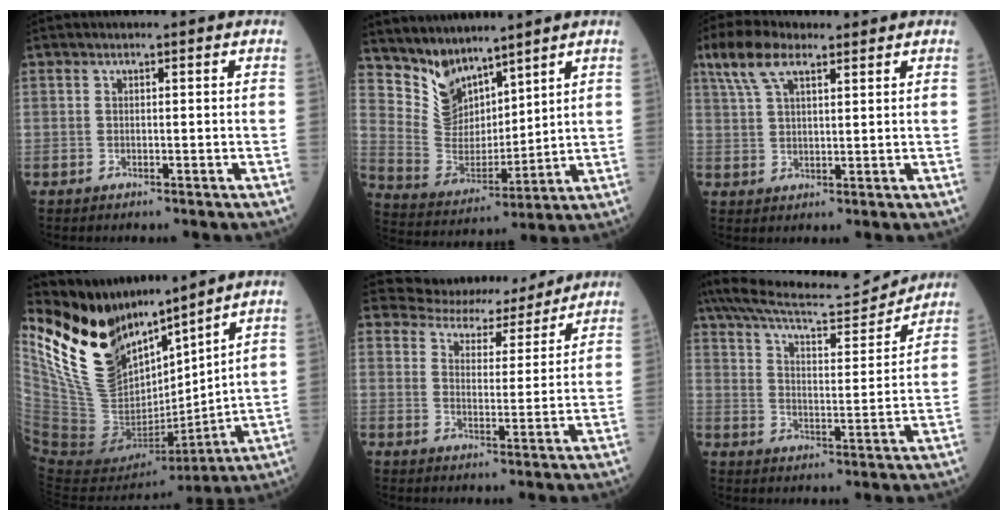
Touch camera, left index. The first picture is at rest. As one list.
[{"total": 9.1, "force": [8.0, 4.0, 1.4], "torque": [-0.048, 0.009, 0.177]}, {"total": 7.5, "force": [4.9, 2.8, 5.0], "torque": [-0.111, 0.028, 0.096]}, {"total": 16.2, "force": [13.7, 5.7, 6.4], "torque": [-0.126, -0.008, 0.276]}, {"total": 12.1, "force": [11.4, 3.7, 1.5], "torque": [-0.016, 0.007, 0.152]}, {"total": 17.3, "force": [16.1, 2.2, 6.0], "torque": [-0.108, 0.006, 0.244]}]